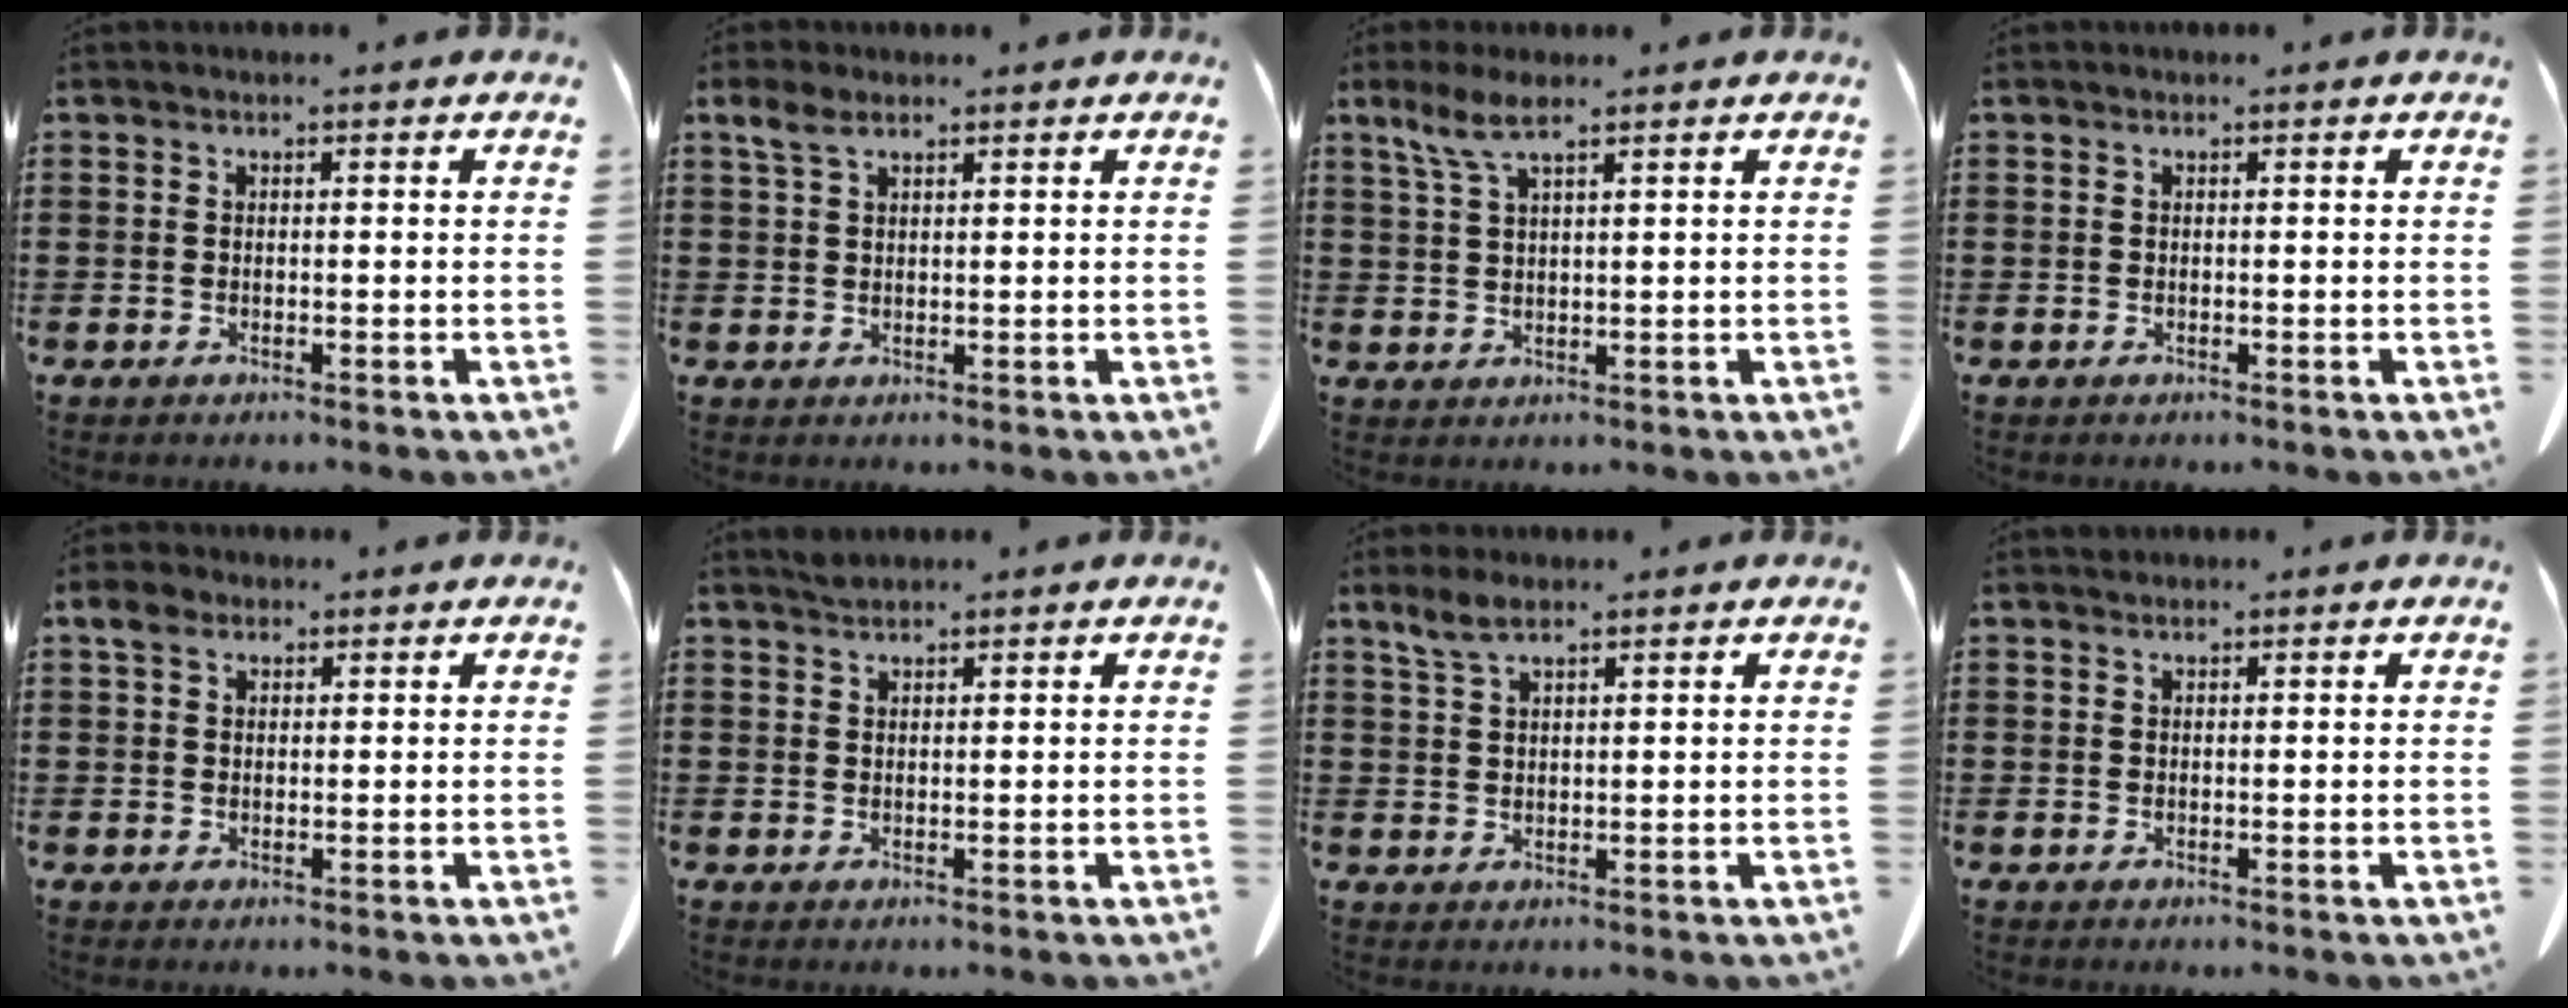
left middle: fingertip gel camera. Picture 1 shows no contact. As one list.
[{"total": 3.0, "force": [1.8, 1.2, 2.1], "torque": [-0.048, 0.004, 0.032]}, {"total": 4.8, "force": [3.0, 1.0, 3.6], "torque": [-0.078, 0.003, 0.054]}, {"total": 0.0}, {"total": 2.9, "force": [1.7, 1.8, 1.6], "torque": [-0.031, 0.006, 0.030]}, {"total": 1.4, "force": [1.2, 0.3, 0.5], "torque": [-0.012, 0.000, 0.024]}, {"total": 3.5, "force": [2.3, 1.1, 2.3], "torque": [-0.051, 0.003, 0.043]}, {"total": 0.5, "force": [0.4, 0.3, 0.1], "torque": [-0.004, 0.000, 0.009]}]